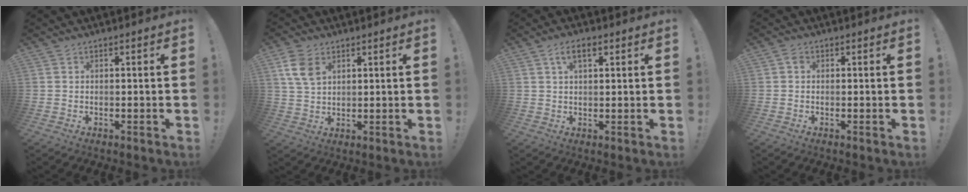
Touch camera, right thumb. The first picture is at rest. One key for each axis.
{"total": 8.0, "fx": 3.5, "fy": 5.2, "fz": 4.9, "tx": -0.091, "ty": -0.003, "tz": 0.069}
{"total": 5.0, "fx": 2.1, "fy": 2.3, "fz": 3.9, "tx": -0.066, "ty": 0.001, "tz": 0.035}
{"total": 1.0, "fx": 0.2, "fy": 0.9, "fz": 0.6, "tx": -0.007, "ty": 0.002, "tz": 0.002}